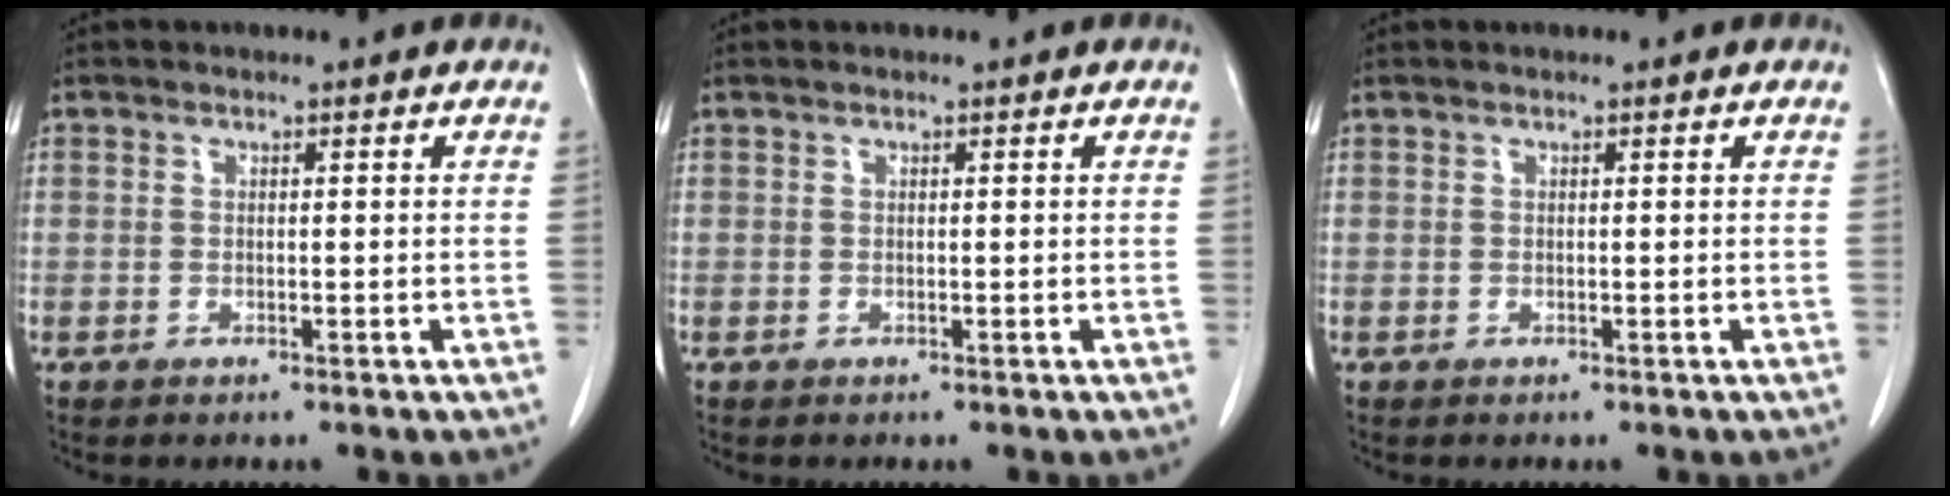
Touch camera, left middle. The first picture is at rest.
{"total": 0.0}
{"total": 0.0}